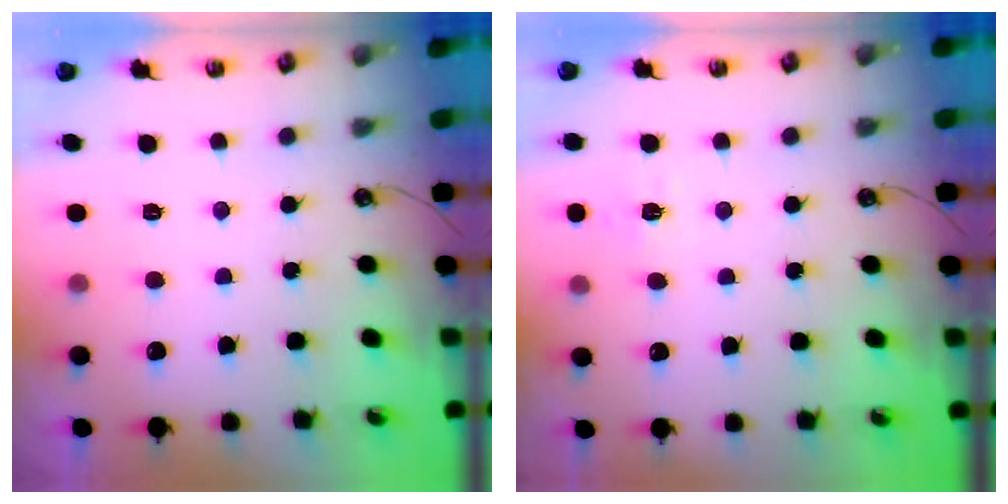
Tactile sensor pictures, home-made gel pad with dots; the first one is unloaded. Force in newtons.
{"total": 6.3, "press": 6.3, "slide": 0.5}